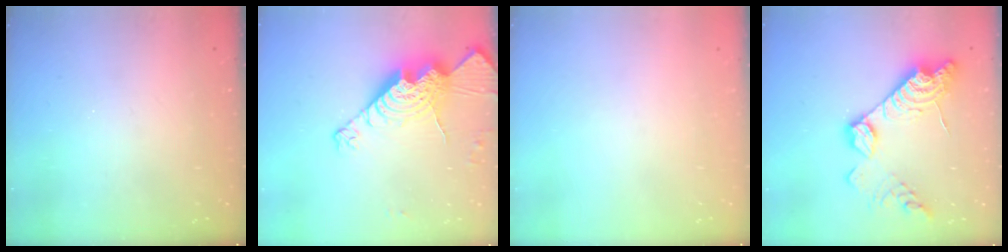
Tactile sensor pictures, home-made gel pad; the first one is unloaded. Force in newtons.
{"total": 19.3, "press": 19.2, "slide": 1.5}
{"total": 0.0}
{"total": 18.0, "press": 17.9, "slide": 1.8}